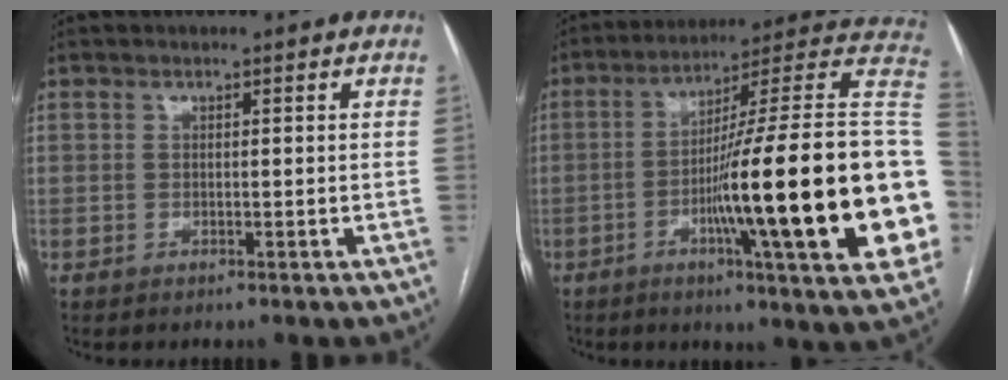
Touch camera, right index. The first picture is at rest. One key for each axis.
{"total": 30.8, "fx": -5.3, "fy": 1.4, "fz": 30.3, "tx": -0.341, "ty": 0.002, "tz": -0.094}